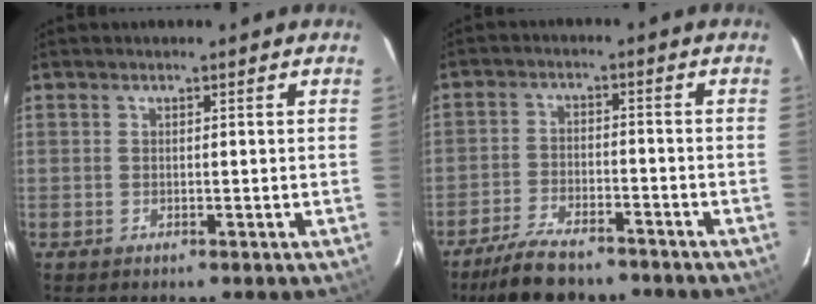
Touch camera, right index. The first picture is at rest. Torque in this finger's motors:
{"motor_torque": [0.72, -0.76, 0.15, 0.00]}